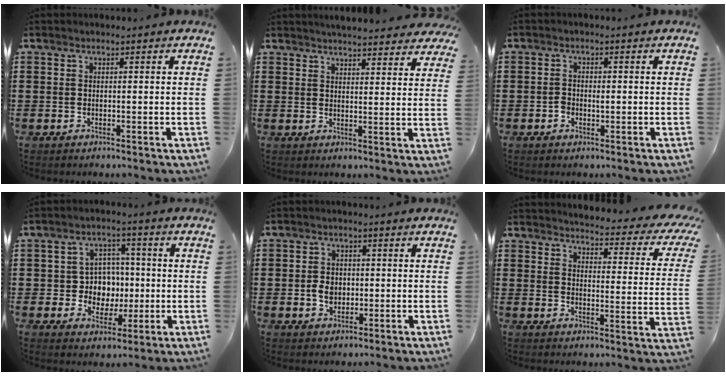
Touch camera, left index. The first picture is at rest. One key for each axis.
{"total": 4.2, "fx": 4.2, "fy": 0.0, "fz": 0.6, "tx": -0.017, "ty": -0.020, "tz": 0.074}
{"total": 1.5, "fx": -0.4, "fy": 1.0, "fz": 1.1, "tx": -0.023, "ty": 0.004, "tz": -0.008}
{"total": 6.7, "fx": -0.1, "fy": 6.1, "fz": 2.8, "tx": -0.061, "ty": 0.011, "tz": -0.003}
{"total": 3.8, "fx": -0.4, "fy": 2.9, "fz": 2.4, "tx": -0.043, "ty": 0.003, "tz": -0.012}
{"total": 3.7, "fx": 3.3, "fy": -0.1, "fz": 1.5, "tx": -0.033, "ty": -0.036, "tz": 0.046}